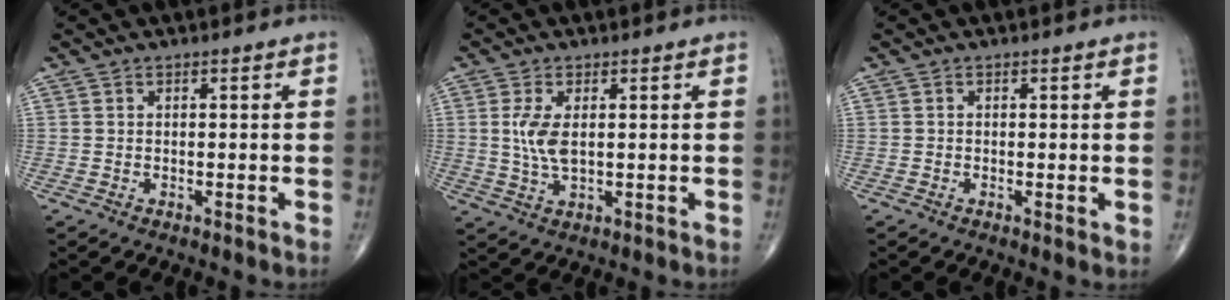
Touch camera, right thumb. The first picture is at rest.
{"total": 5.4, "force": [0.8, 2.4, 4.8], "torque": [-0.105, -0.007, 0.019]}
{"total": 0.9, "force": [-0.1, 0.3, 0.8], "torque": [-0.017, -0.004, -0.004]}